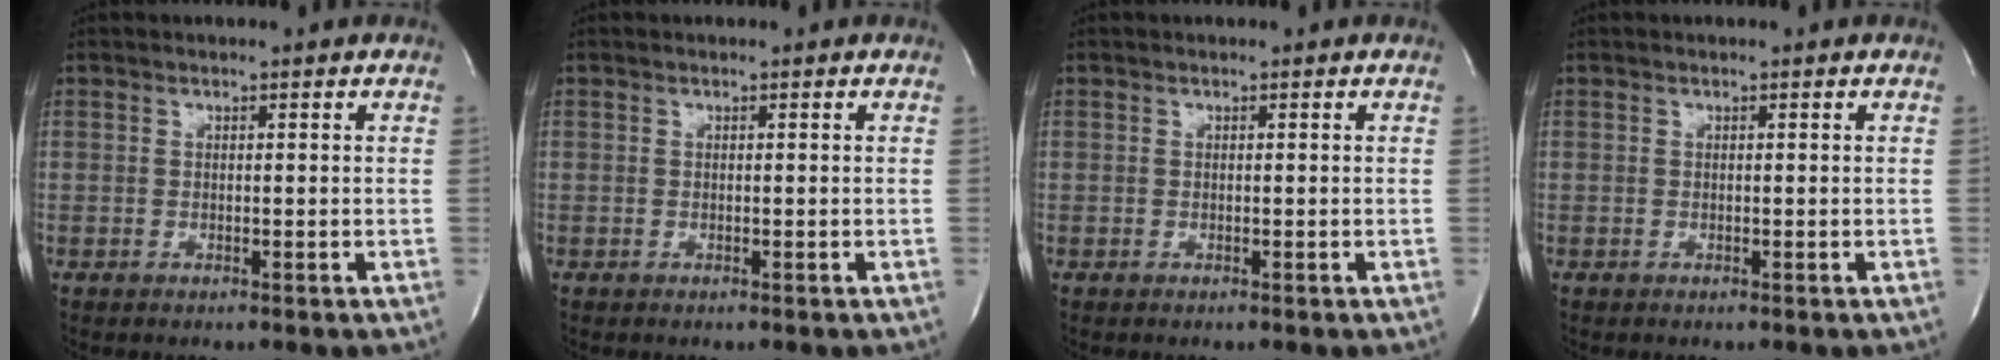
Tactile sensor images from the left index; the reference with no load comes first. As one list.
[{"total": 0.0}, {"total": 0.0}, {"total": 0.0}]